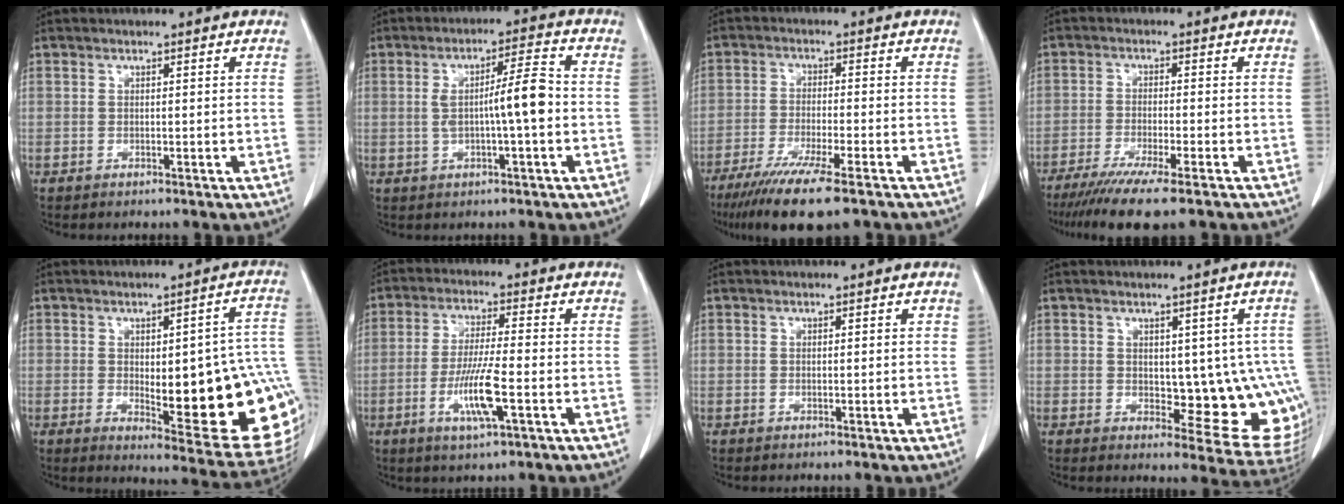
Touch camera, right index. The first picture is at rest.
{"total": 7.0, "force": [-0.5, 0.3, 7.0], "torque": [-0.117, 0.013, -0.007]}
{"total": 12.0, "force": [-8.7, 0.8, 8.2], "torque": [-0.136, -0.031, -0.139]}
{"total": 10.7, "force": [-8.1, 0.2, 6.9], "torque": [-0.103, -0.026, -0.128]}
{"total": 21.3, "force": [-2.6, 5.2, 20.5], "torque": [-0.170, 0.013, -0.009]}
{"total": 8.3, "force": [-2.8, 0.4, 7.9], "torque": [-0.153, -0.012, -0.052]}
{"total": 0.8, "force": [0.4, 0.2, 0.6], "torque": [-0.011, 0.001, 0.004]}
{"total": 11.2, "force": [0.0, 5.1, 9.9], "torque": [-0.096, -0.002, 0.011]}